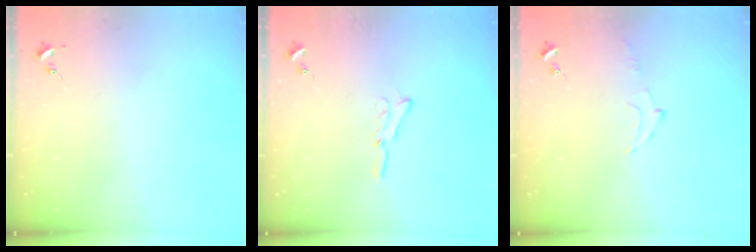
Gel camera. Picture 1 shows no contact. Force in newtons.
{"total": 4.8, "press": 4.8, "slide": 0.4}
{"total": 5.3, "press": 5.3, "slide": 0.6}